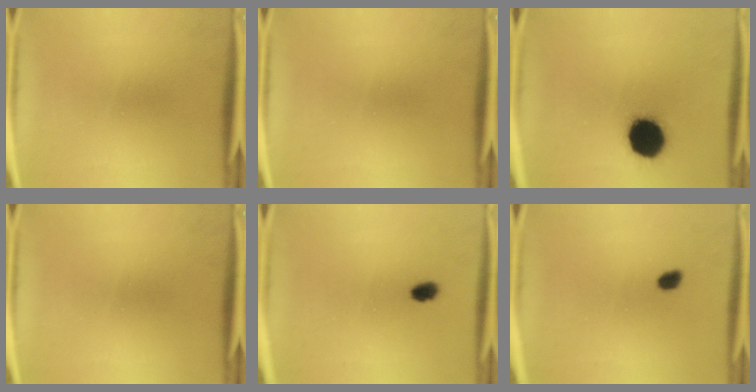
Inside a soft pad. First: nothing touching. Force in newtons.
{"total": 0.0}
{"total": 14.6}
{"total": 0.0}
{"total": 2.3}
{"total": 1.4}